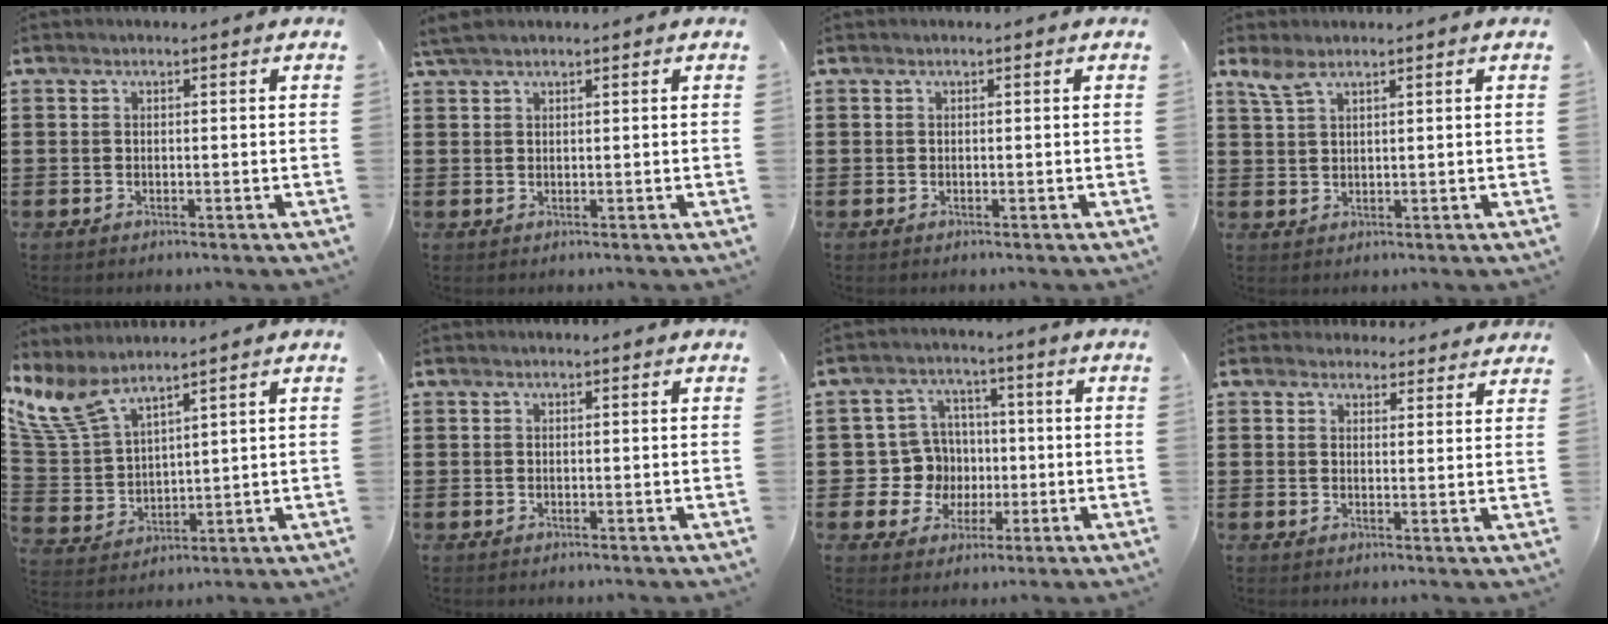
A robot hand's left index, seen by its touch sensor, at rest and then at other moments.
{"total": 1.7, "force": [1.3, 0.1, 1.2], "torque": [-0.024, 0.001, 0.025]}
{"total": 0.0}
{"total": 2.9, "force": [1.9, 0.7, 2.0], "torque": [-0.045, 0.000, 0.037]}
{"total": 7.7, "force": [5.8, 2.5, 4.4], "torque": [-0.119, -0.029, 0.103]}
{"total": 0.0}
{"total": 7.6, "force": [0.0, 7.5, 1.6], "torque": [-0.071, 0.014, 0.009]}
{"total": 2.9, "force": [2.7, 1.1, 0.2], "torque": [-0.004, -0.006, 0.049]}